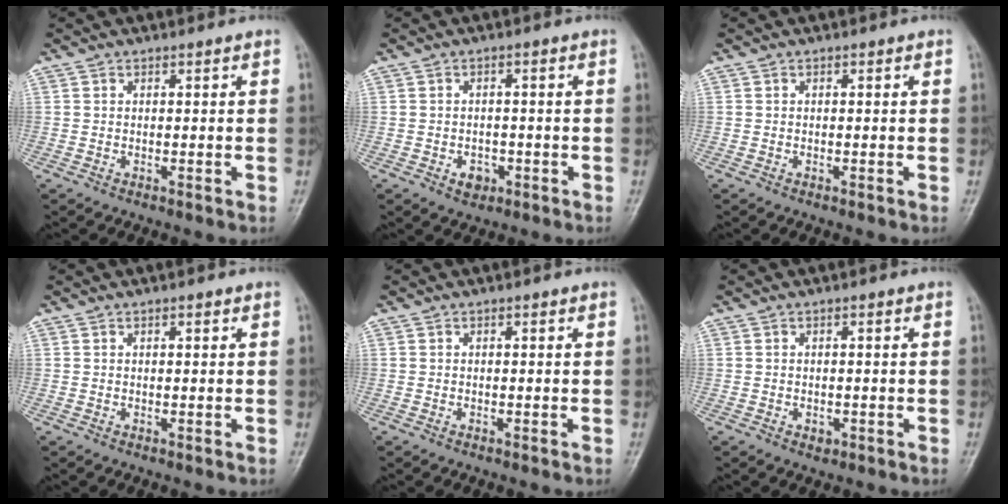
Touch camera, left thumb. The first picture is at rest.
{"total": 3.2, "force": [-1.4, 2.5, 1.6], "torque": [-0.010, 0.008, -0.017]}
{"total": 0.0}
{"total": 0.8, "force": [0.3, 0.3, 0.6], "torque": [-0.009, 0.001, 0.004]}
{"total": 0.0}
{"total": 1.7, "force": [-0.6, 1.2, 1.0], "torque": [-0.005, 0.001, -0.007]}